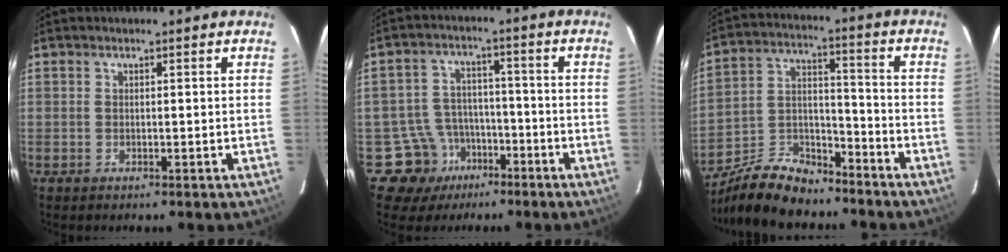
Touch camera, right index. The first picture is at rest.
{"total": 8.3, "force": [-5.0, 6.6, 0.2], "torque": [-0.022, 0.033, -0.074]}
{"total": 14.5, "force": [-11.6, 6.1, 6.4], "torque": [-0.146, 0.018, -0.201]}